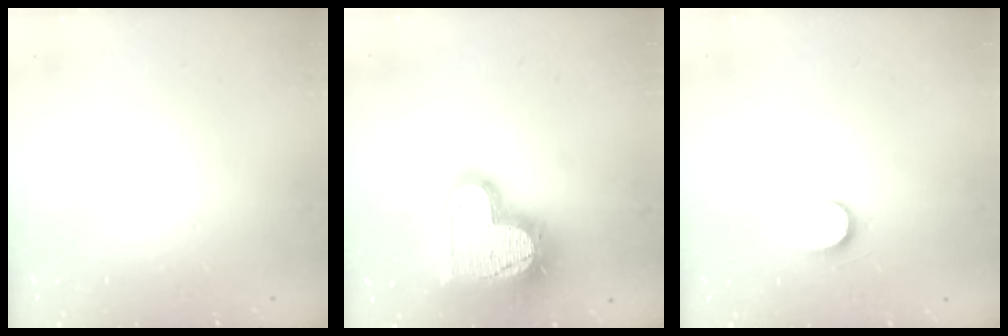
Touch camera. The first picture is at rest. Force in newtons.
{"total": 21.1, "press": 21.0, "slide": 1.7}
{"total": 6.6, "press": 6.6, "slide": 0.7}